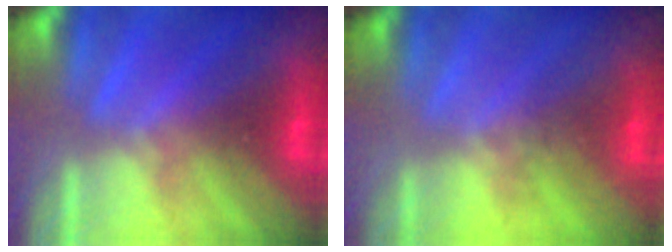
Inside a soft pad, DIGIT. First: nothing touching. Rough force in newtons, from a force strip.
{"total": 1.7}